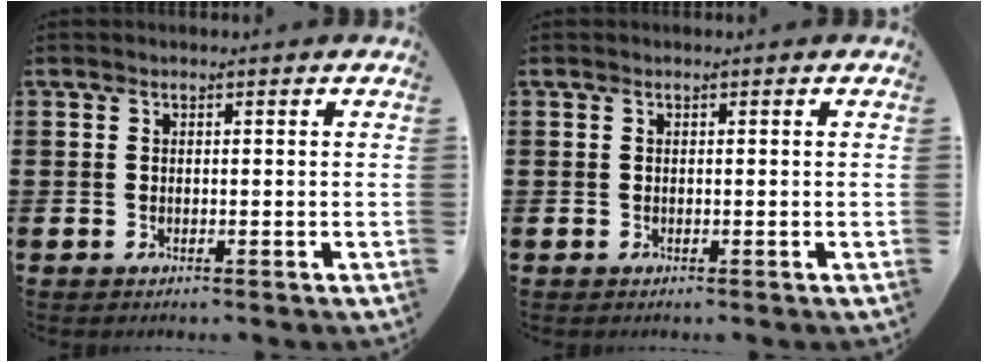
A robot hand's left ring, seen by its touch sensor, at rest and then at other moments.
{"total": 0.0}